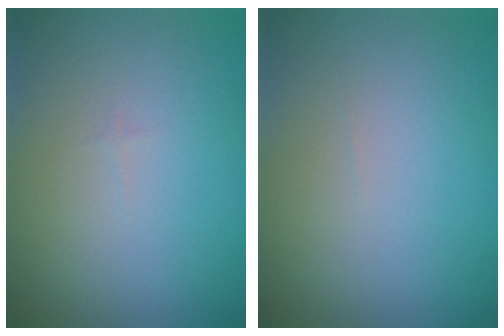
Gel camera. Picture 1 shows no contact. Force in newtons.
{"total": 0.0}